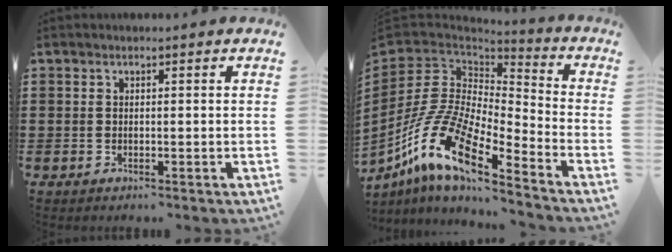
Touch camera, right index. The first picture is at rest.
{"total": 14.9, "force": [-9.7, 5.1, 10.1], "torque": [-0.244, -0.005, -0.200]}